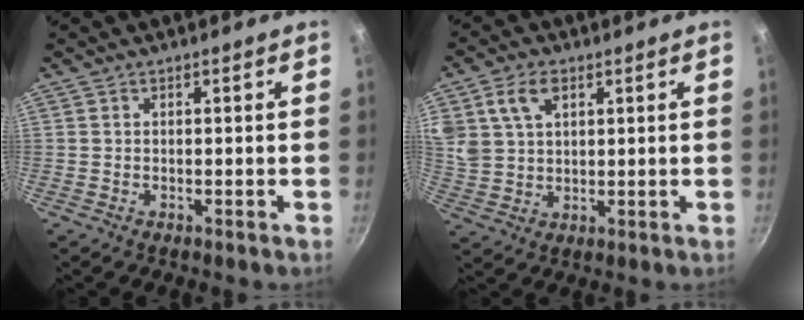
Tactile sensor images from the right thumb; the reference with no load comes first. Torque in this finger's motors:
{"motor_torque": [0.31, 2.42, 0.01, 0.44, 0.26]}